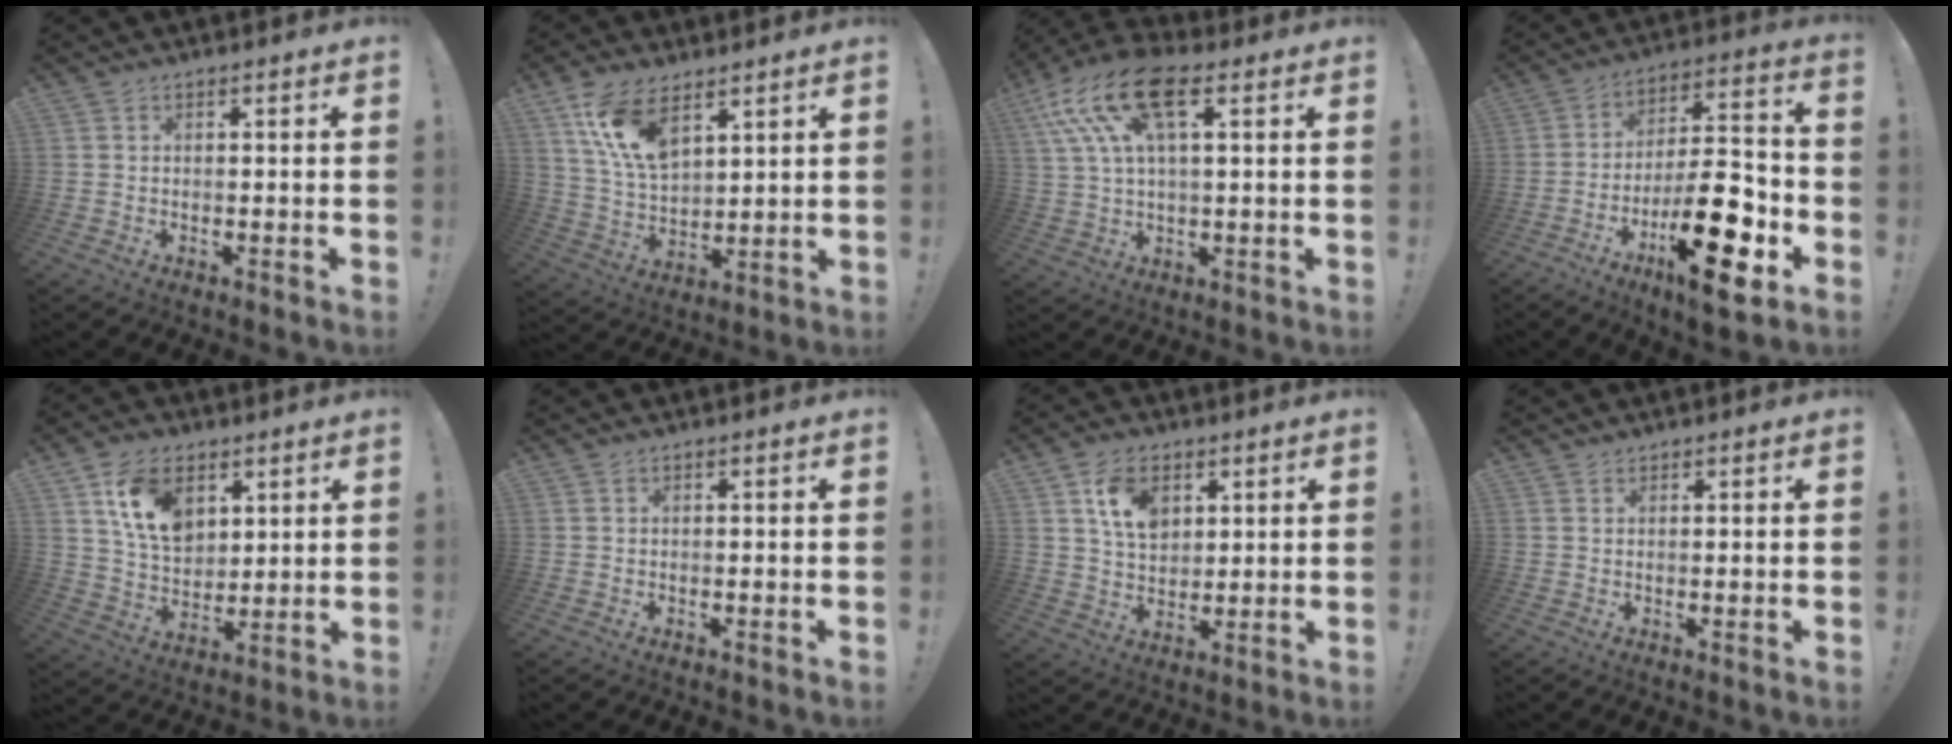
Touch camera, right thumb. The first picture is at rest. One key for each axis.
{"total": 13.4, "fx": 8.1, "fy": 6.4, "fz": 8.5, "tx": -0.166, "ty": -0.035, "tz": 0.152}
{"total": 16.8, "fx": 7.2, "fy": 7.3, "fz": 13.3, "tx": -0.255, "ty": -0.014, "tz": 0.123}
{"total": 21.8, "fx": -8.7, "fy": 7.2, "fz": 18.7, "tx": -0.293, "ty": 0.054, "tz": -0.130}
{"total": 13.7, "fx": 6.3, "fy": 9.2, "fz": 7.9, "tx": -0.126, "ty": -0.017, "tz": 0.123}
{"total": 0.0}
{"total": 10.2, "fx": 4.5, "fy": 7.1, "fz": 5.7, "tx": -0.081, "ty": -0.012, "tz": 0.083}
{"total": 1.0, "fx": 1.0, "fy": 0.4, "fz": 0.0, "tx": 0.008, "ty": -0.005, "tz": 0.018}